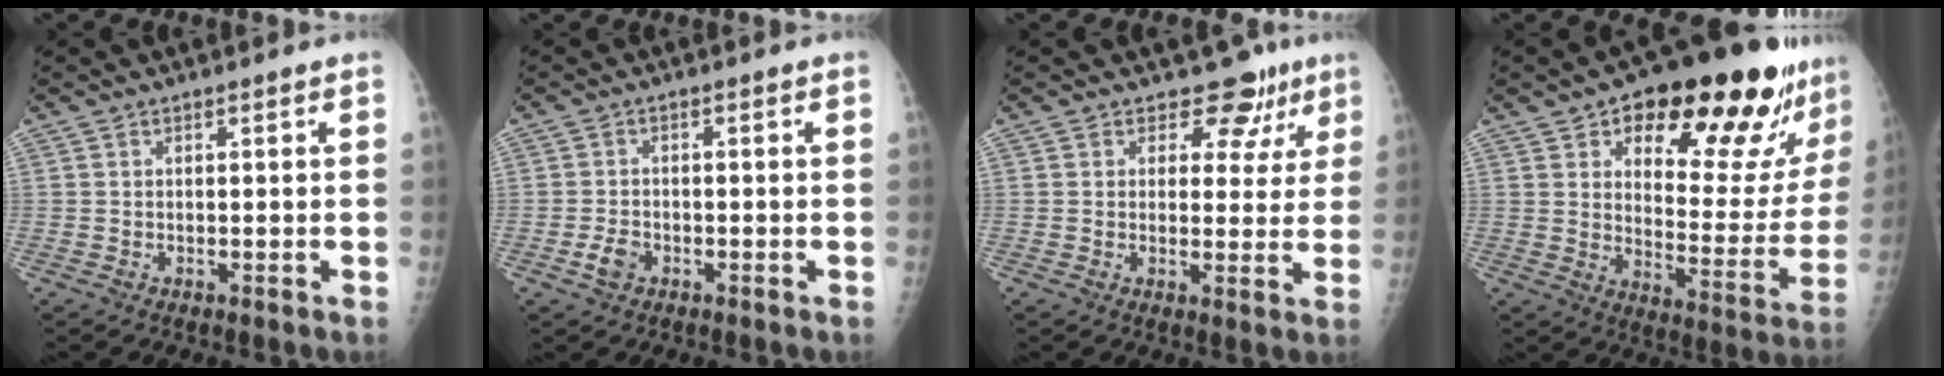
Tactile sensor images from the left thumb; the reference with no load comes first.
{"total": 2.8, "force": [-1.3, 1.9, 1.6], "torque": [-0.029, 0.005, -0.022]}
{"total": 6.7, "force": [4.7, 4.6, 1.4], "torque": [0.018, -0.026, 0.048]}
{"total": 25.0, "force": [14.7, 9.2, 17.9], "torque": [-0.195, -0.048, 0.211]}